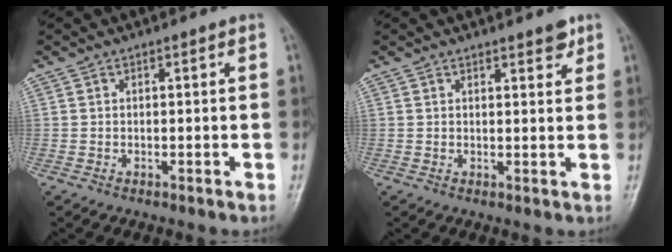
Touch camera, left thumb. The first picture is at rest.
{"total": 3.0, "force": [2.1, 1.2, 1.8], "torque": [-0.008, -0.011, 0.027]}